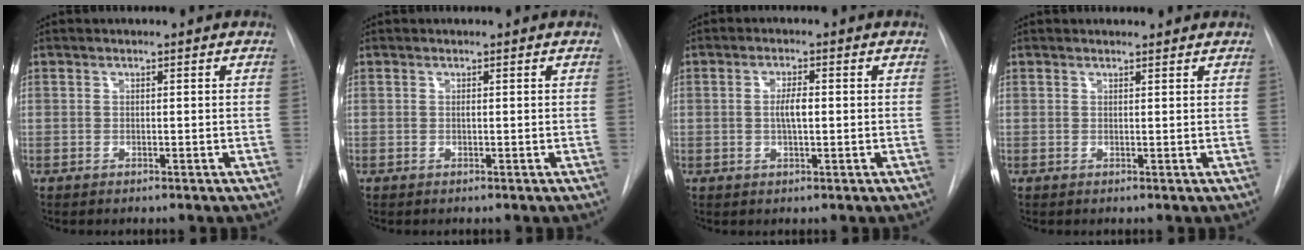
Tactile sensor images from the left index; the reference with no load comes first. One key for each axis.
{"total": 0.0}
{"total": 2.9, "fx": 0.1, "fy": 0.7, "fz": 2.8, "tx": -0.052, "ty": 0.002, "tz": 0.001}
{"total": 2.7, "fx": 2.6, "fy": 0.7, "fz": 0.5, "tx": -0.009, "ty": 0.014, "tz": 0.031}